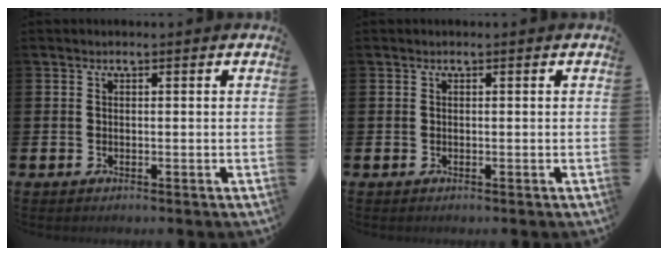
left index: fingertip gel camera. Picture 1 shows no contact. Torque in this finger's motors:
{"motor_torque": [0.04, -0.02, 0.01, 0.00]}